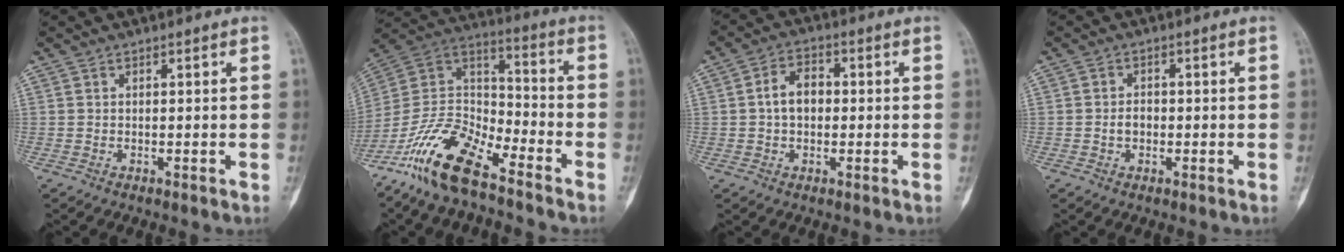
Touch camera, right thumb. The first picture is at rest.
{"total": 16.9, "force": [-11.9, 6.0, 10.4], "torque": [-0.190, 0.075, -0.229]}
{"total": 6.1, "force": [0.1, 4.2, 4.4], "torque": [-0.067, 0.018, -0.005]}
{"total": 2.1, "force": [-0.5, 1.6, 1.4], "torque": [-0.017, 0.007, -0.010]}